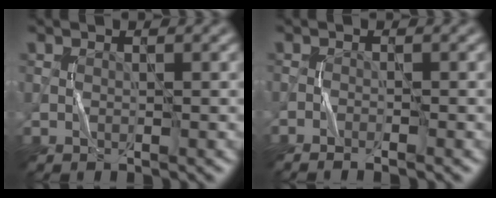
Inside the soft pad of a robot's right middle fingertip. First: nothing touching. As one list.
[{"total": 1.9, "force": [-1.5, 0.1, 1.1], "torque": [-0.034, 0.002, -0.031]}]